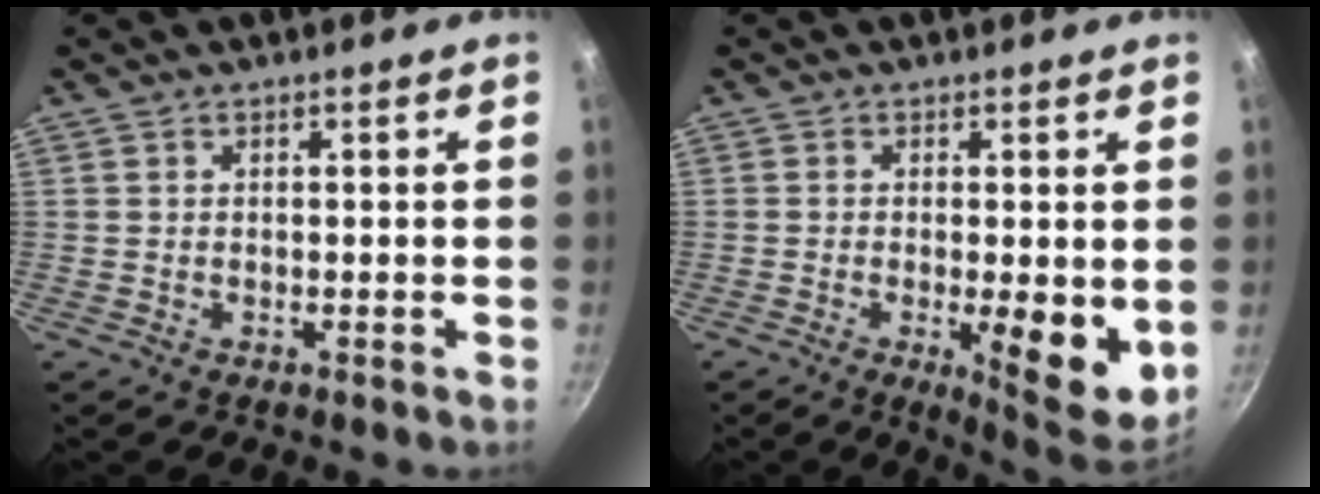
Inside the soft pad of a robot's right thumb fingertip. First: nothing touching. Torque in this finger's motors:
{"motor_torque": [1.23, 1.79, 1.02, -0.05, 0.25]}